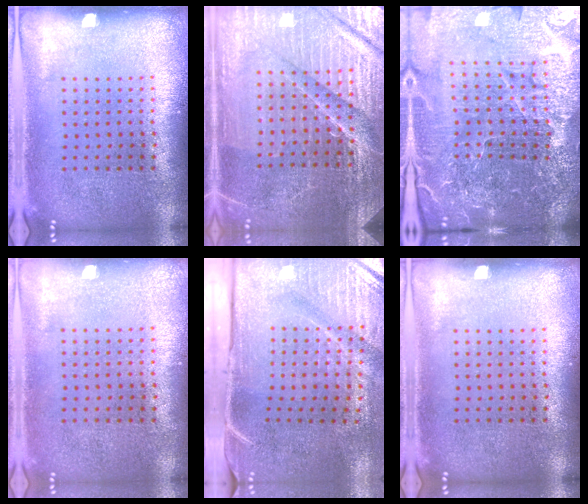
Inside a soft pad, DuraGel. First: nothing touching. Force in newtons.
{"total": 5.2, "press": 4.9, "slide": 1.8}
{"total": 6.1, "press": 5.4, "slide": 2.7}
{"total": 0.0}
{"total": 5.0, "press": 4.1, "slide": 2.8}
{"total": 0.0}